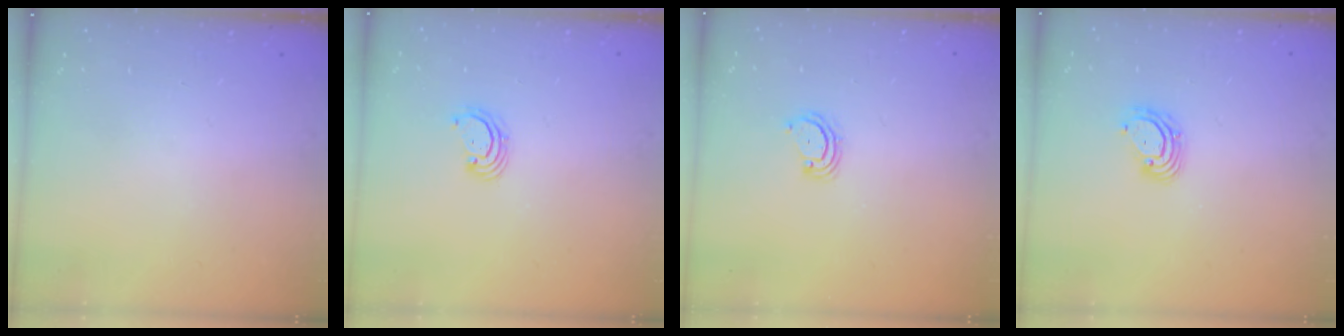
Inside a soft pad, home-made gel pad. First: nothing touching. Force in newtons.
{"total": 2.8, "press": 2.8, "slide": 0.3}
{"total": 3.5, "press": 3.4, "slide": 0.4}
{"total": 5.6, "press": 5.6, "slide": 0.7}